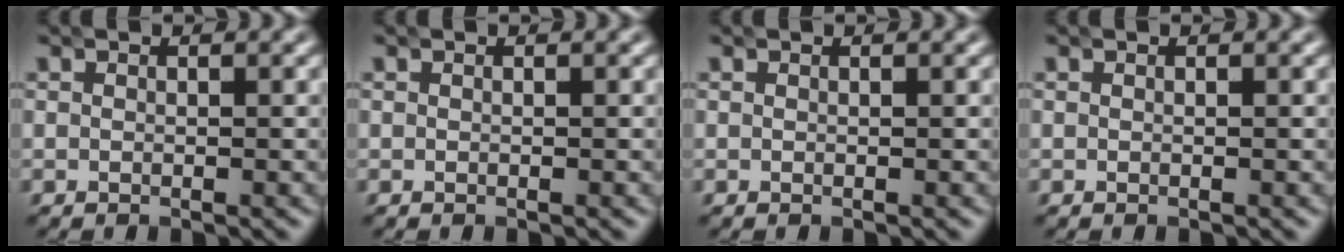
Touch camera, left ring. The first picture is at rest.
{"total": 0.0}
{"total": 0.0}
{"total": 0.0}